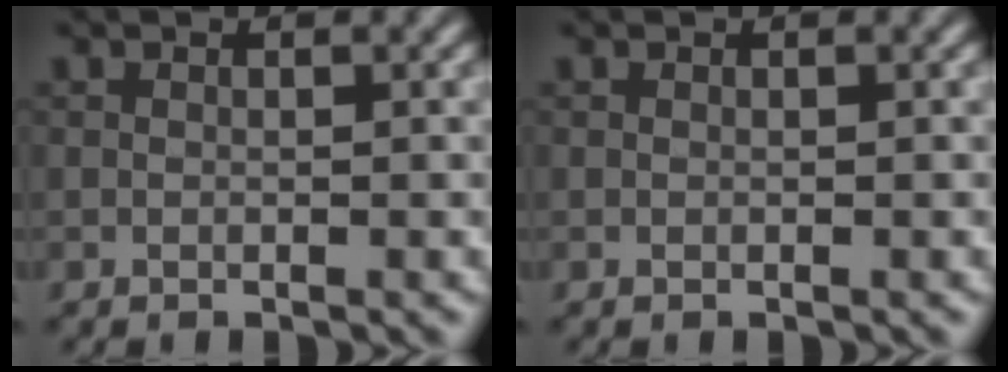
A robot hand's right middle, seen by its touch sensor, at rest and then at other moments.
{"total": 0.0}